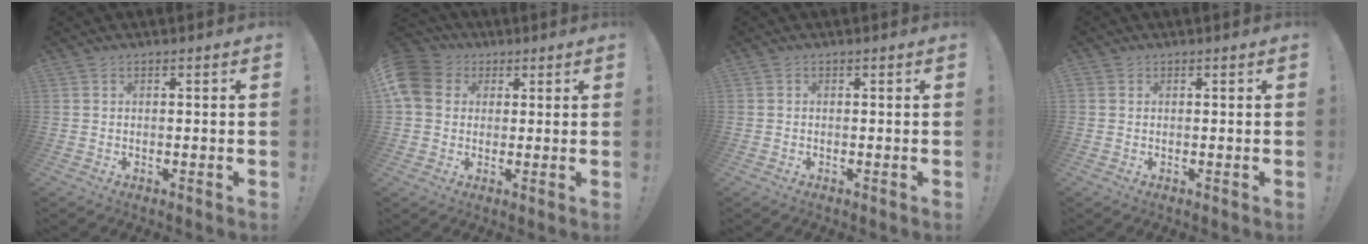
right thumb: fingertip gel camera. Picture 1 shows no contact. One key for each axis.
{"total": 11.0, "fx": 2.4, "fy": 9.4, "fz": 5.3, "tx": -0.085, "ty": 0.002, "tz": 0.049}
{"total": 0.8, "fx": -0.2, "fy": 0.8, "fz": 0.0, "tx": -0.001, "ty": 0.002, "tz": -0.003}
{"total": 0.7, "fx": 0.2, "fy": 0.6, "fz": 0.3, "tx": -0.010, "ty": 0.004, "tz": 0.006}